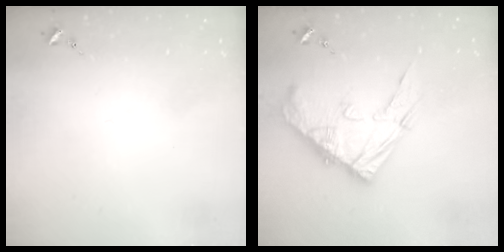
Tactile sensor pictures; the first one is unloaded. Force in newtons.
{"total": 15.6, "press": 15.5, "slide": 1.4}